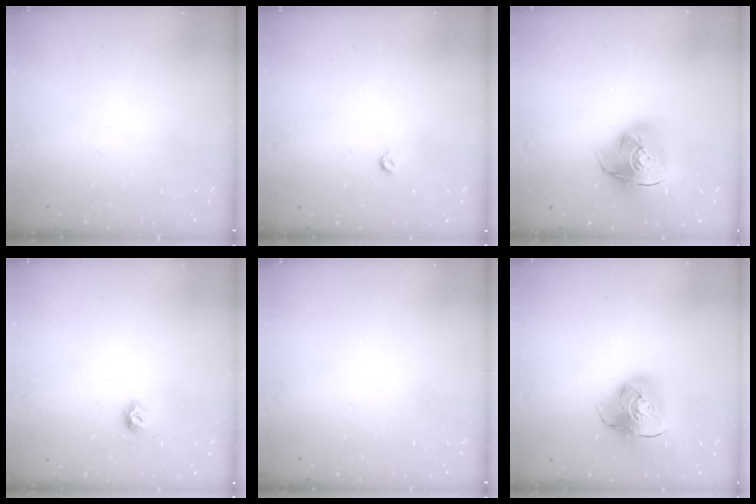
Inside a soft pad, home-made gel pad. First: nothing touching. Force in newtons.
{"total": 3.6, "press": 3.6, "slide": 0.7}
{"total": 16.0, "press": 15.8, "slide": 2.1}
{"total": 5.5, "press": 5.4, "slide": 0.9}
{"total": 0.0}
{"total": 10.6, "press": 10.5, "slide": 1.2}